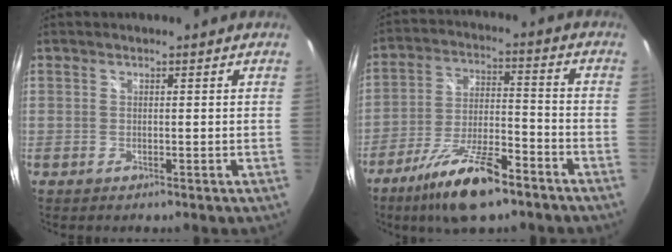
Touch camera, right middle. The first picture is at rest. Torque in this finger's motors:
{"motor_torque": [1.78, -0.36, 0.47, 0.11]}